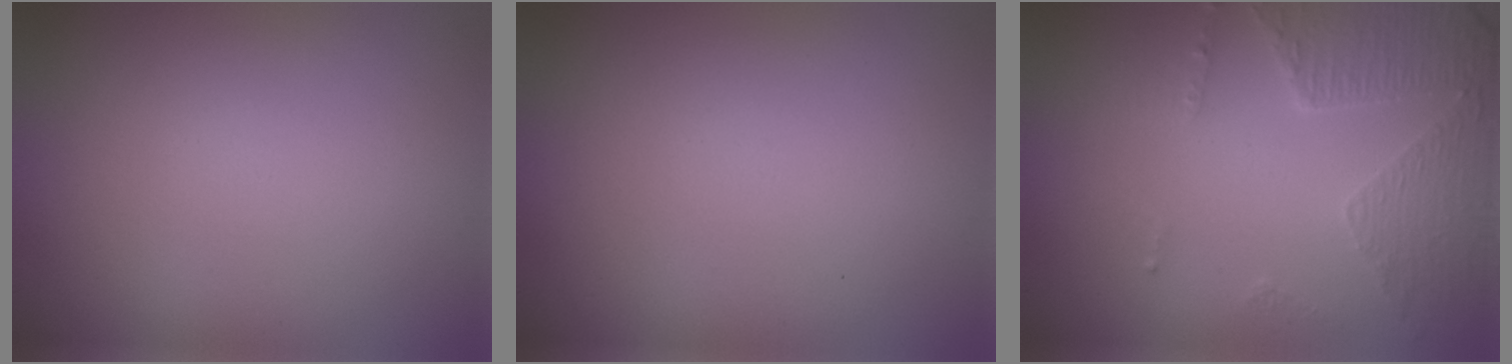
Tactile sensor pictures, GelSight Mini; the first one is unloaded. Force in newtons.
{"total": 0.0}
{"total": 4.6, "press": 3.4, "slide": 3.1}